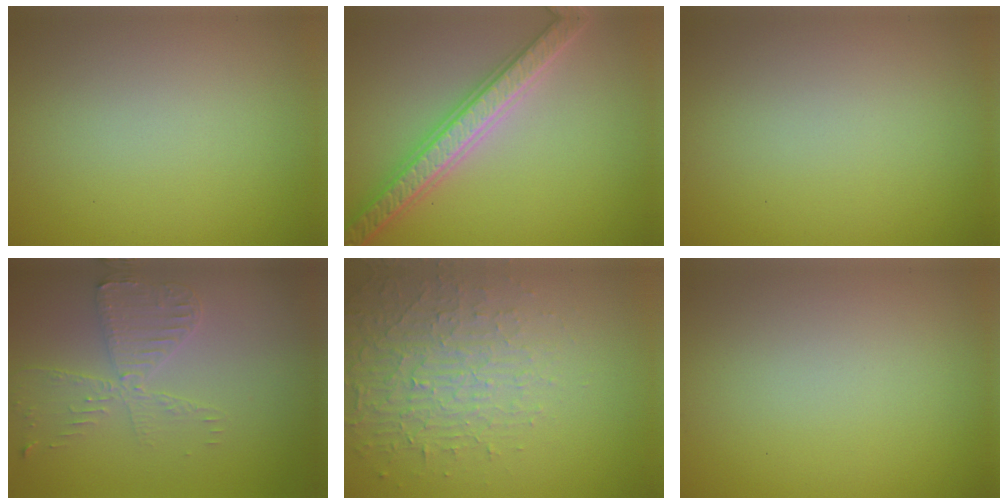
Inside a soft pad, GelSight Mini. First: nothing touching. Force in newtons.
{"total": 5.2, "press": 5.1, "slide": 1.1}
{"total": 0.0}
{"total": 3.3, "press": 2.8, "slide": 1.7}
{"total": 4.7, "press": 3.2, "slide": 3.4}
{"total": 0.0}